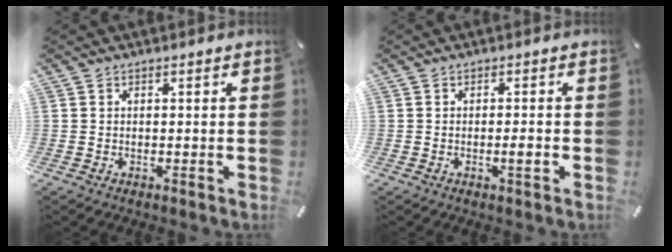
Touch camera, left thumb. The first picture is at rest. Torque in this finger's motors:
{"motor_torque": [-0.32, 0.28, 0.29, 0.09, 0.04]}